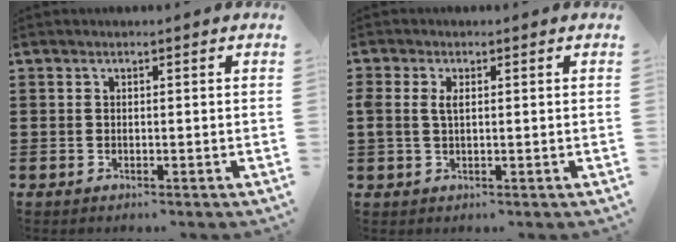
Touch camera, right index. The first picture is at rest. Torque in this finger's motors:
{"motor_torque": [0.21, 0.03, 0.08, 0.09]}